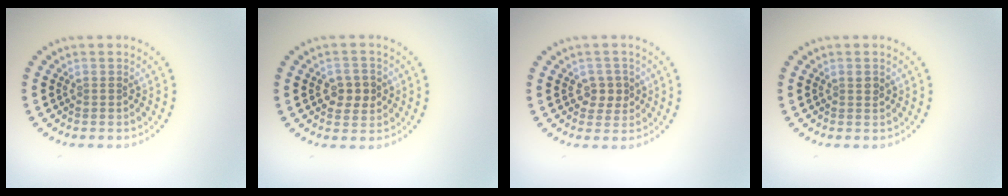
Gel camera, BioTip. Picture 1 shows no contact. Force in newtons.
{"total": 2.6, "press": 2.6, "slide": 0.2}
{"total": 2.0, "press": 1.9, "slide": 0.7}
{"total": 0.9, "press": 0.8, "slide": 0.3}